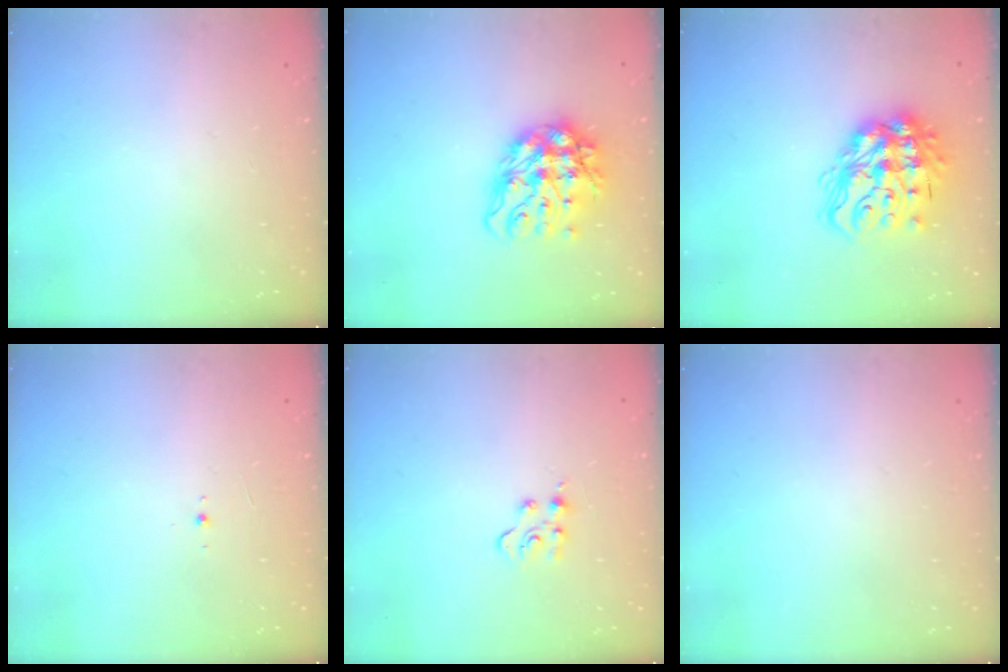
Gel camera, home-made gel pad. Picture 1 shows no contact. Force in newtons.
{"total": 14.3, "press": 14.2, "slide": 1.4}
{"total": 17.9, "press": 17.8, "slide": 2.0}
{"total": 2.7, "press": 2.5, "slide": 0.8}
{"total": 5.2, "press": 5.2, "slide": 0.5}
{"total": 0.0}